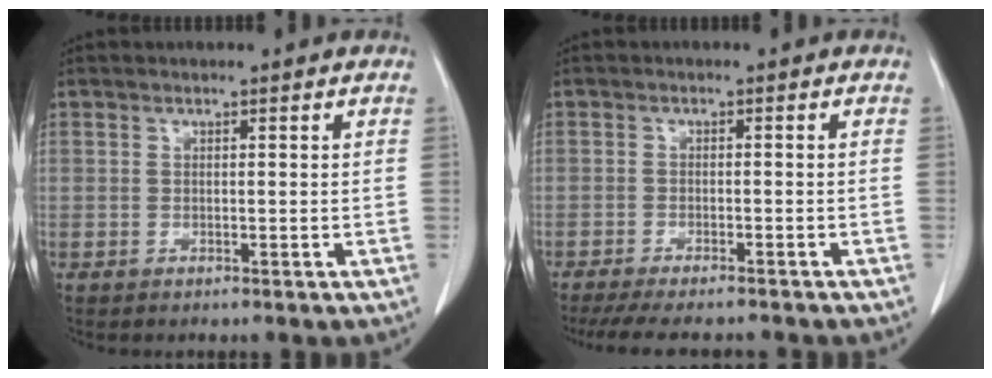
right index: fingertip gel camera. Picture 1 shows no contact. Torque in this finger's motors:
{"motor_torque": [1.02, -0.97, 0.28, 0.05]}